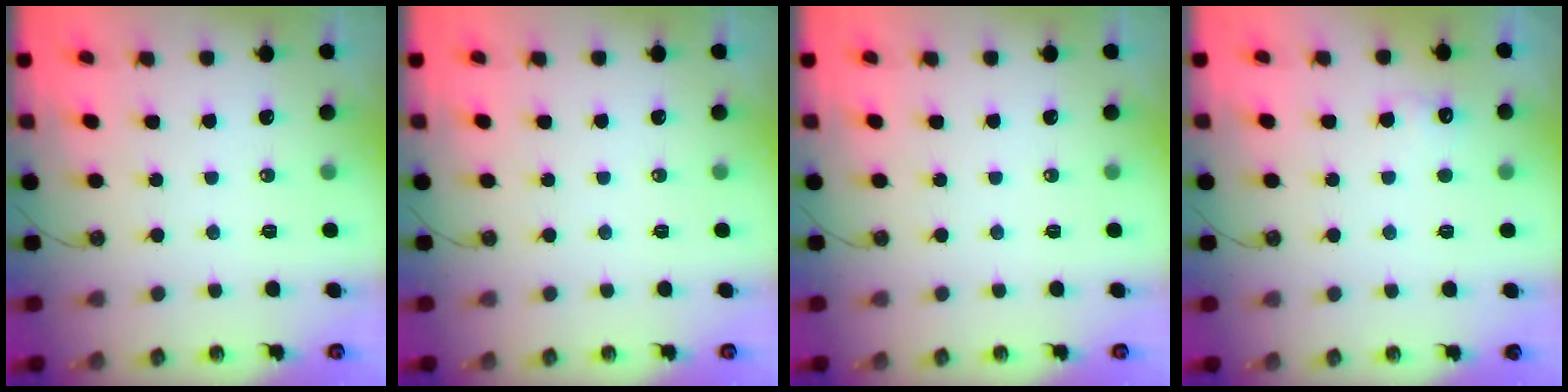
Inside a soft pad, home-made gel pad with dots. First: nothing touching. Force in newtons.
{"total": 0.0}
{"total": 0.0}
{"total": 5.7, "press": 5.5, "slide": 1.3}